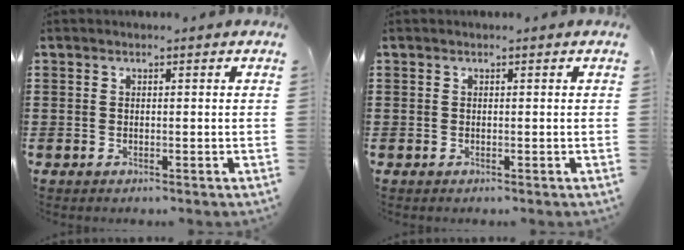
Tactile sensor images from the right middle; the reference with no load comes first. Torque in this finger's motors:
{"motor_torque": [0.15, -0.12, 0.06, 0.00]}